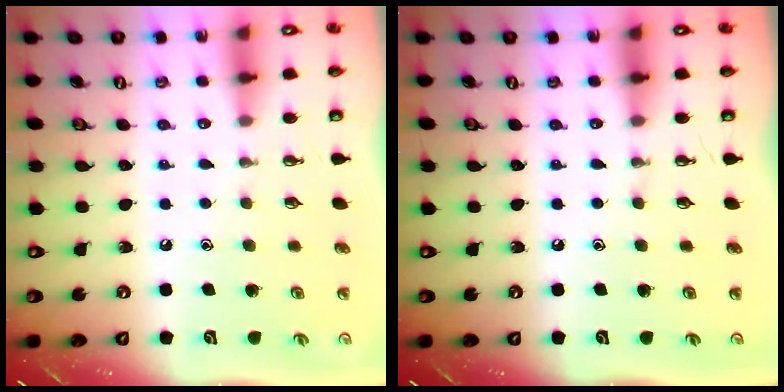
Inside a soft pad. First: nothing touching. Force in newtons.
{"total": 0.0}